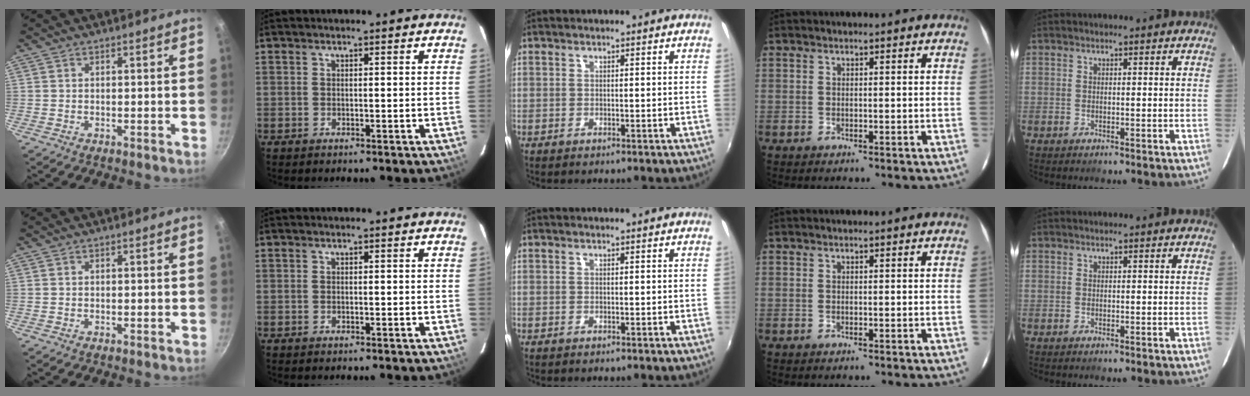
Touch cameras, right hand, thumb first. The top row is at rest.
{}